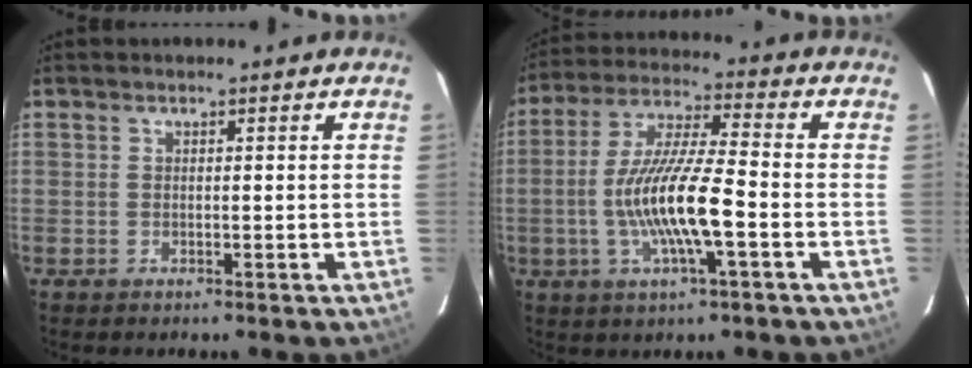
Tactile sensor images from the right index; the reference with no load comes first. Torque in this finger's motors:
{"motor_torque": [1.26, -0.88, 0.91, 0.21]}